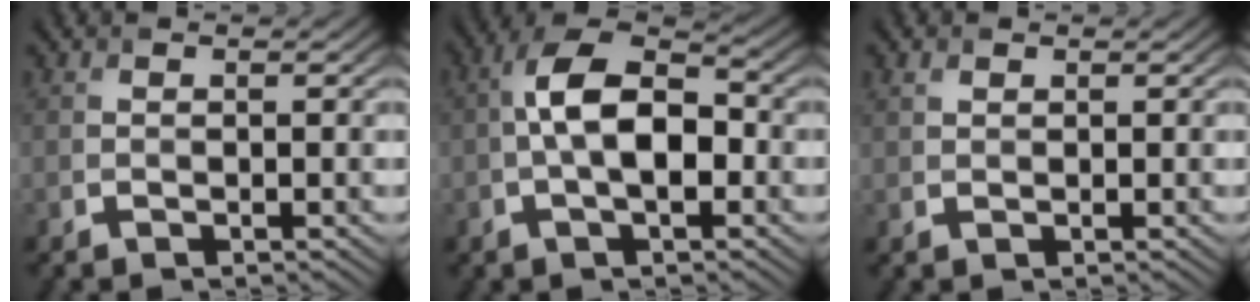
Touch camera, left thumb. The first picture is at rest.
{"total": 8.9, "force": [-1.0, 4.5, 7.6], "torque": [-0.146, 0.014, -0.027]}
{"total": 1.0, "force": [0.7, 0.6, 0.4], "torque": [-0.012, 0.000, 0.013]}